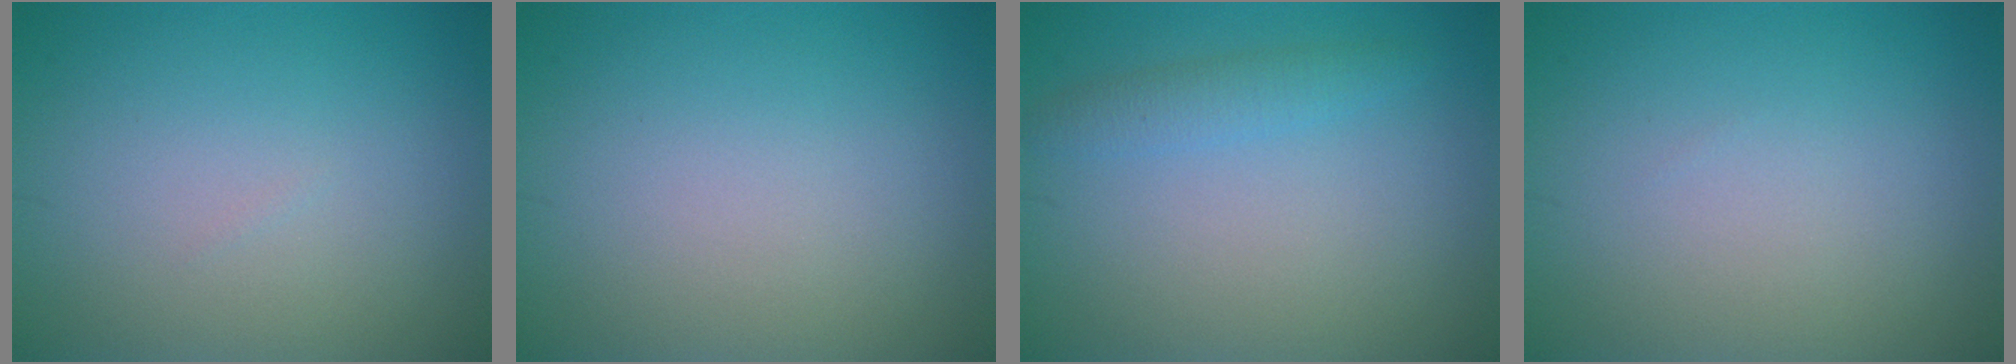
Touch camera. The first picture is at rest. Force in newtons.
{"total": 0.0}
{"total": 1.7, "press": 1.7, "slide": 0.0}
{"total": 0.0}